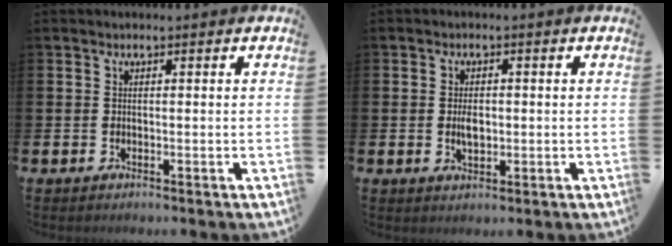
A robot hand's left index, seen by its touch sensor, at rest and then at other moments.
{"total": 2.6, "force": [0.0, 1.4, 2.2], "torque": [-0.034, 0.001, -0.003]}